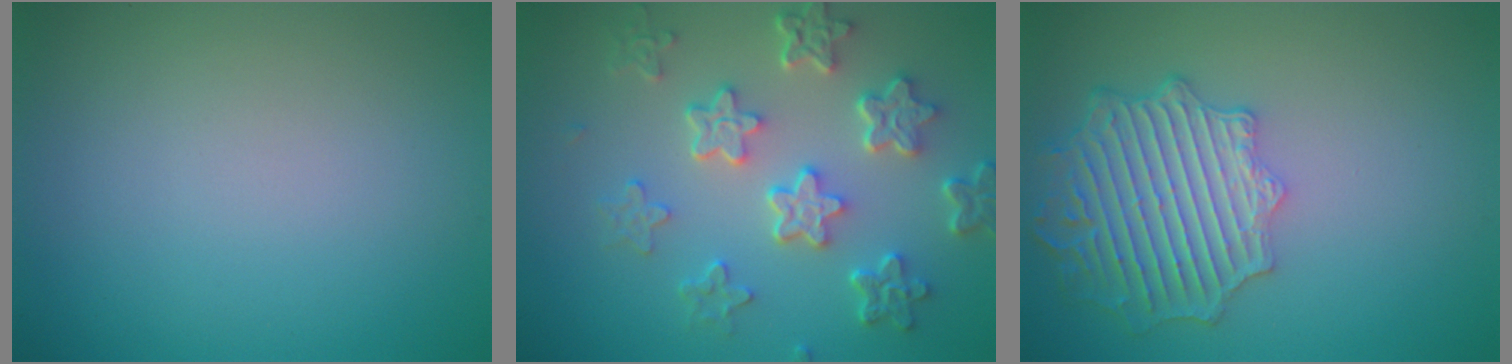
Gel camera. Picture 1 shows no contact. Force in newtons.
{"total": 5.8, "press": 4.4, "slide": 3.8}
{"total": 6.4, "press": 5.6, "slide": 3.1}